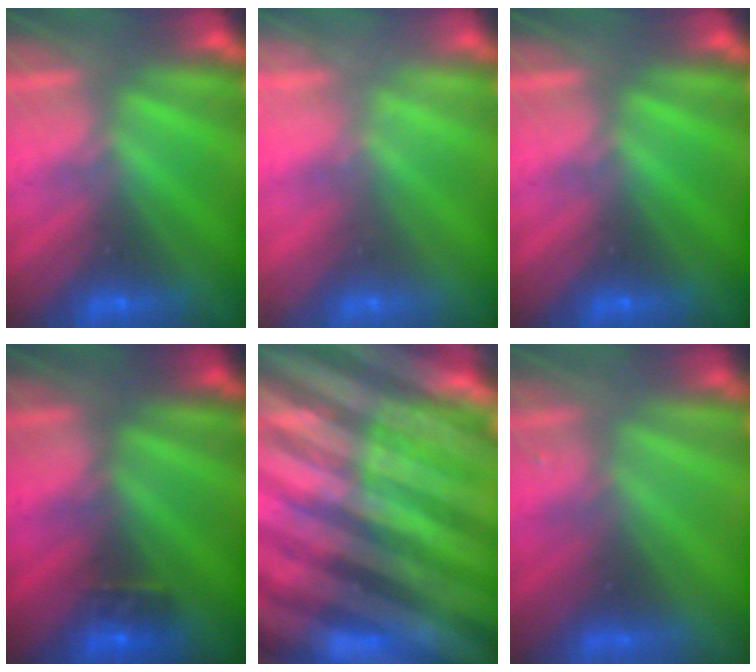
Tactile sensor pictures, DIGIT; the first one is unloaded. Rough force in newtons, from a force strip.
{"total": 2.1}
{"total": 0.0}
{"total": 3.4}
{"total": 5.6}
{"total": 8.9}